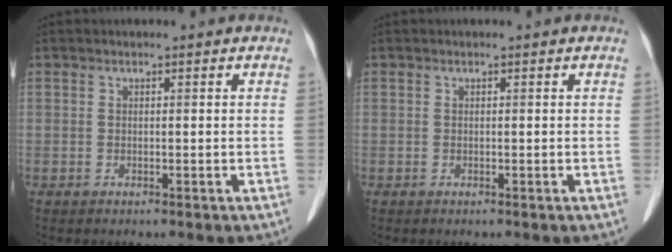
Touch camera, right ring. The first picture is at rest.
{"total": 0.0}